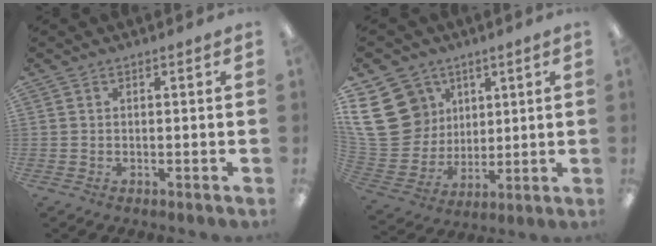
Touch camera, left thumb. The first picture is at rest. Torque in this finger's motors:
{"motor_torque": [0.85, 0.81, 1.55, -1.22, 0.70]}